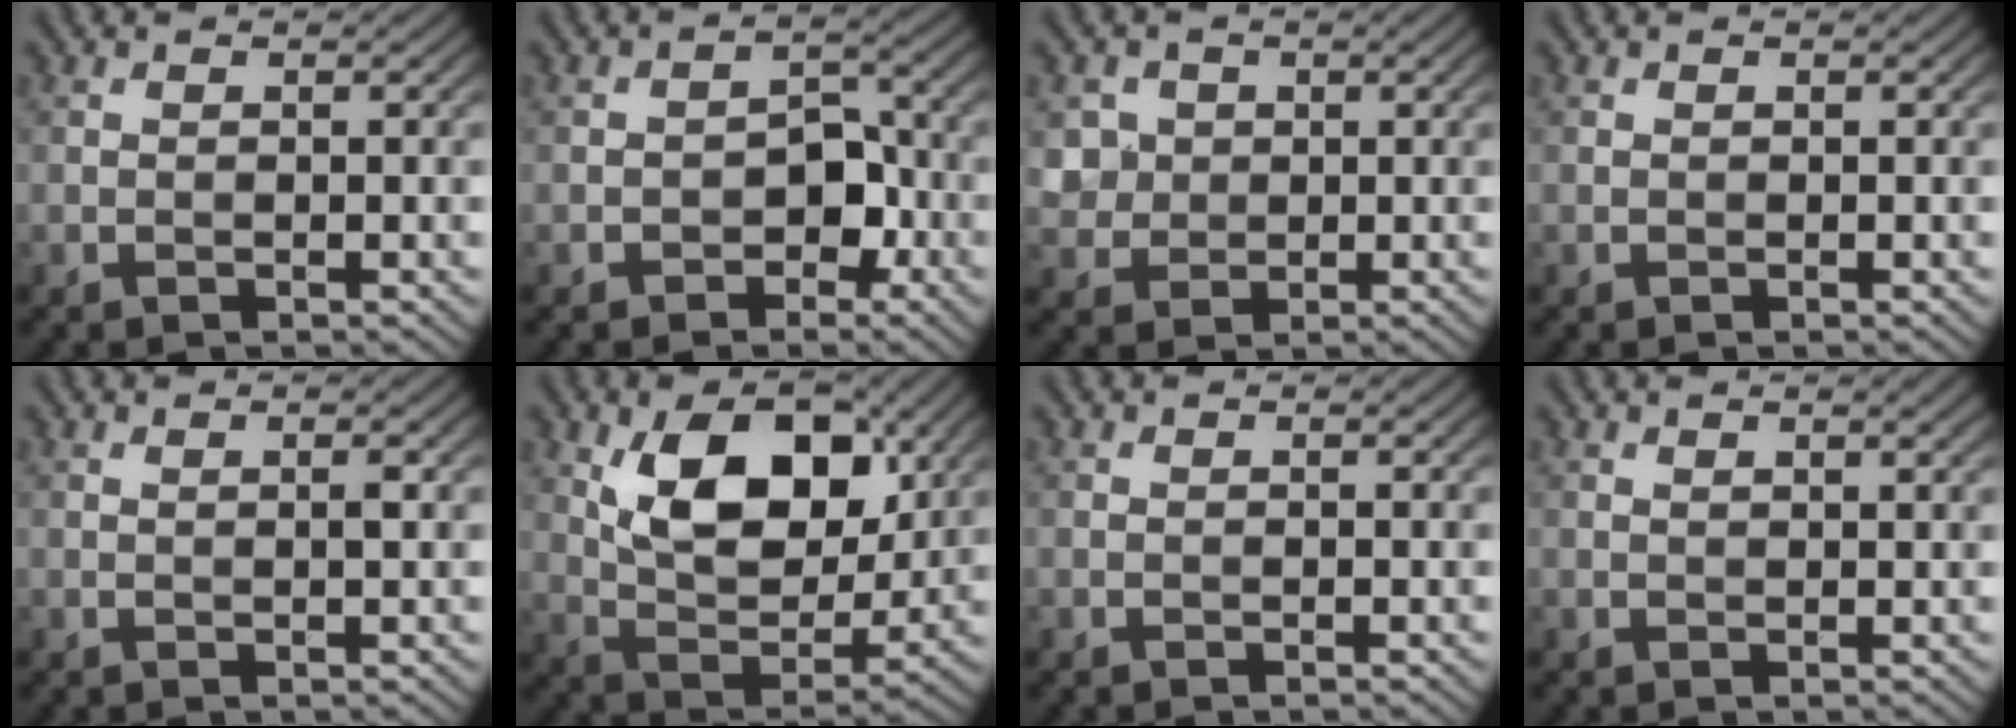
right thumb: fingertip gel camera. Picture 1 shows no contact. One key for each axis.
{"total": 4.2, "fx": -1.9, "fy": 2.8, "fz": 2.5, "tx": -0.027, "ty": 0.009, "tz": -0.030}
{"total": 3.7, "fx": 1.0, "fy": 3.5, "fz": 0.8, "tx": -0.041, "ty": -0.012, "tz": 0.030}
{"total": 0.0}
{"total": 0.9, "fx": 0.4, "fy": 0.0, "fz": 0.8, "tx": -0.015, "ty": 0.002, "tz": 0.004}
{"total": 11.7, "fx": 4.3, "fy": 6.7, "fz": 8.6, "tx": -0.150, "ty": -0.009, "tz": 0.077}
{"total": 0.0}
{"total": 1.1, "fx": 0.8, "fy": 0.1, "fz": 0.8, "tx": -0.014, "ty": 0.001, "tz": 0.014}